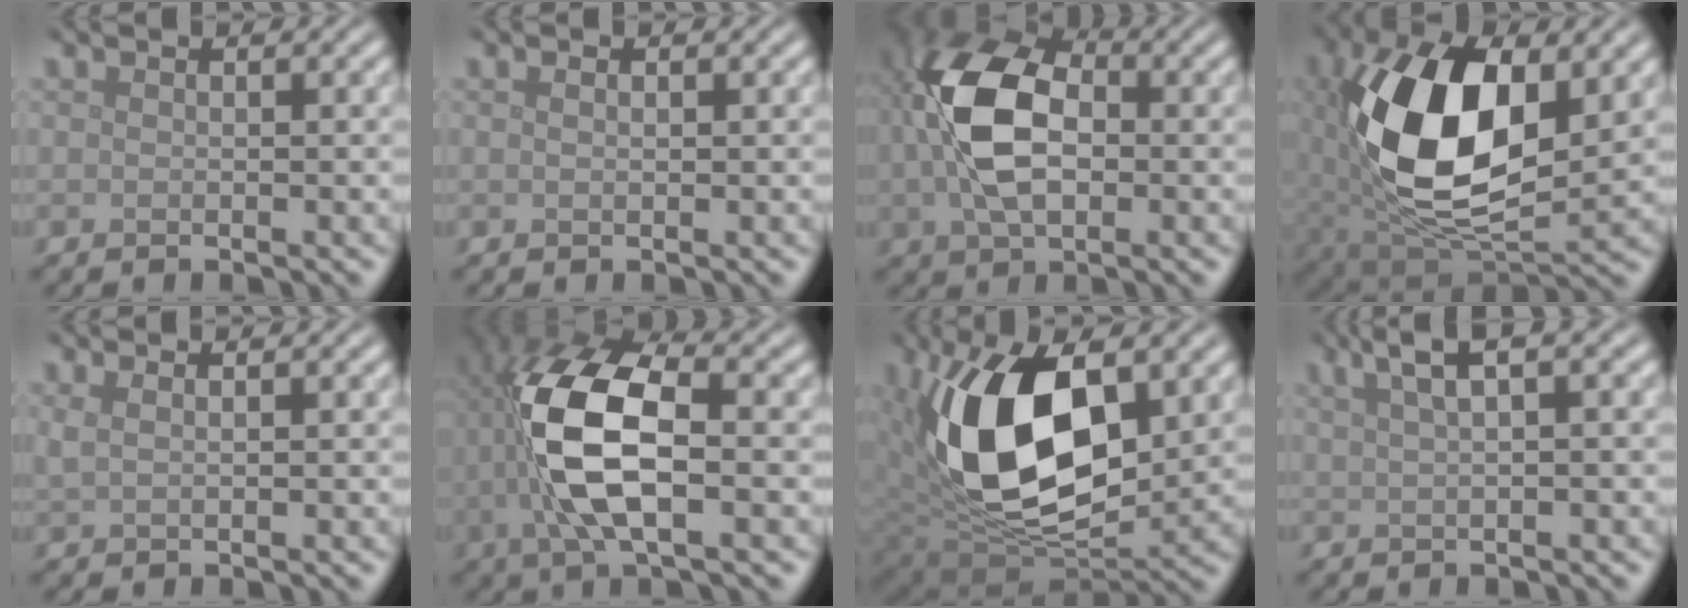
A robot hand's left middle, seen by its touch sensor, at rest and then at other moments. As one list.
[{"total": 0.5, "force": [0.2, 0.2, 0.5], "torque": [-0.011, 0.002, 0.003]}, {"total": 10.0, "force": [0.4, 6.0, 8.0], "torque": [-0.172, 0.010, -0.002]}, {"total": 13.8, "force": [1.9, 7.3, 11.5], "torque": [-0.218, -0.004, 0.039]}, {"total": 1.3, "force": [0.7, 0.5, 1.0], "torque": [-0.018, 0.003, 0.015]}, {"total": 10.4, "force": [-0.5, 4.4, 9.4], "torque": [-0.200, 0.009, -0.011]}, {"total": 14.9, "force": [2.6, 8.7, 11.8], "torque": [-0.212, -0.011, 0.049]}, {"total": 3.9, "force": [2.2, 0.9, 3.0], "torque": [-0.047, 0.017, 0.039]}]